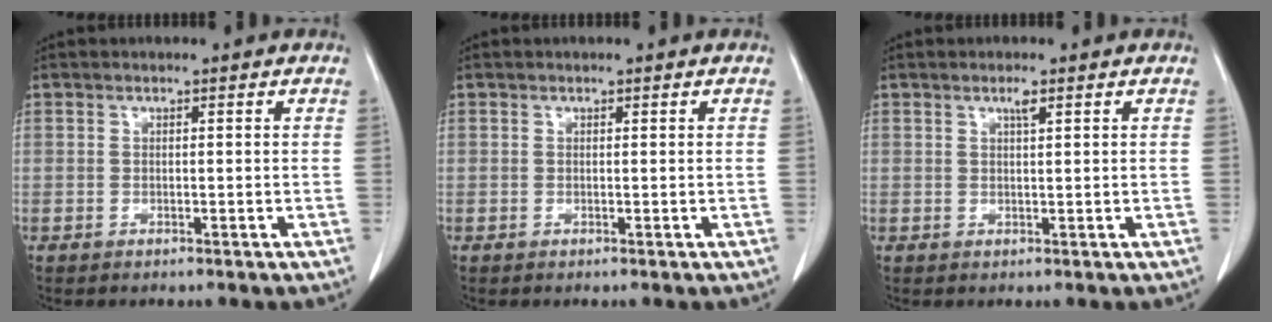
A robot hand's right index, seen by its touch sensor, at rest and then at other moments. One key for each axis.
{"total": 0.0}
{"total": 1.7, "fx": 1.0, "fy": 0.4, "fz": 1.3, "tx": -0.027, "ty": 0.001, "tz": 0.019}